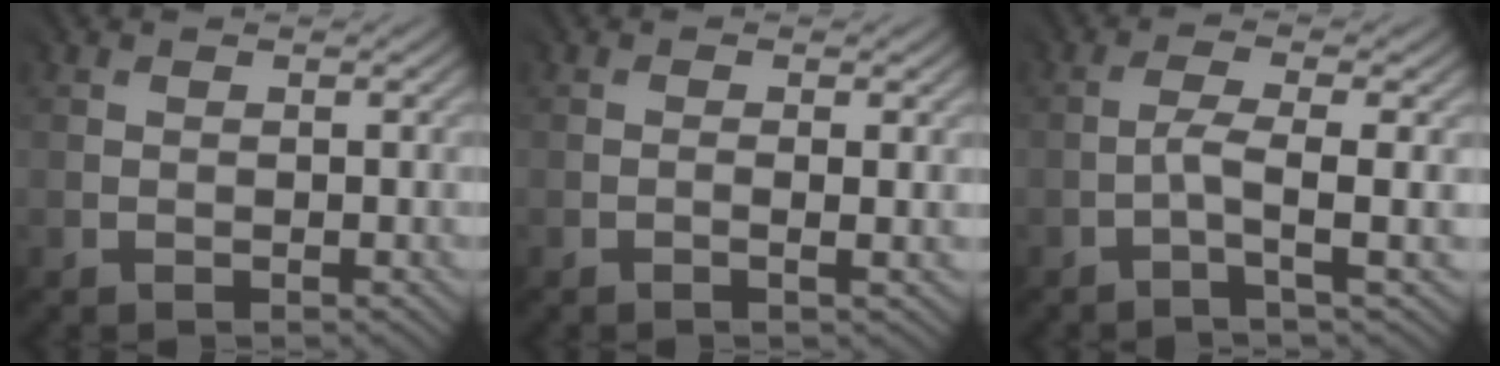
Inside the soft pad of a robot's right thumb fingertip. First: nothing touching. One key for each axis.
{"total": 1.4, "fx": -0.3, "fy": 0.0, "fz": 1.3, "tx": -0.025, "ty": -0.002, "tz": -0.004}
{"total": 3.0, "fx": -1.3, "fy": -0.1, "fz": 2.7, "tx": -0.056, "ty": 0.008, "tz": -0.034}